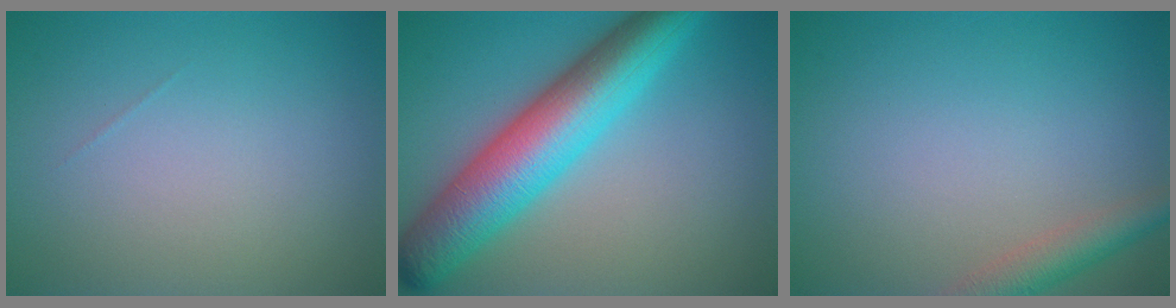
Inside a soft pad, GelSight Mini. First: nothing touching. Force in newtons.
{"total": 9.5, "press": 9.5, "slide": 0.1}
{"total": 2.9, "press": 2.9, "slide": 0.2}